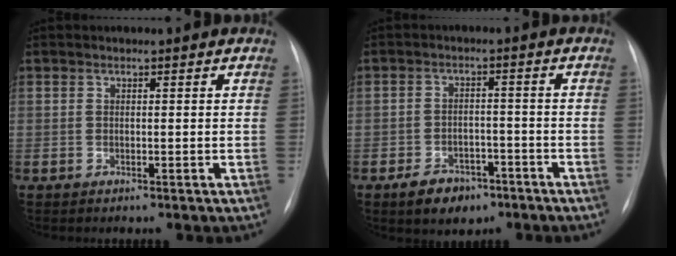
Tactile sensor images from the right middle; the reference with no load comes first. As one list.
[{"total": 6.1, "force": [-3.8, 3.7, 2.9], "torque": [-0.047, 0.005, -0.052]}]